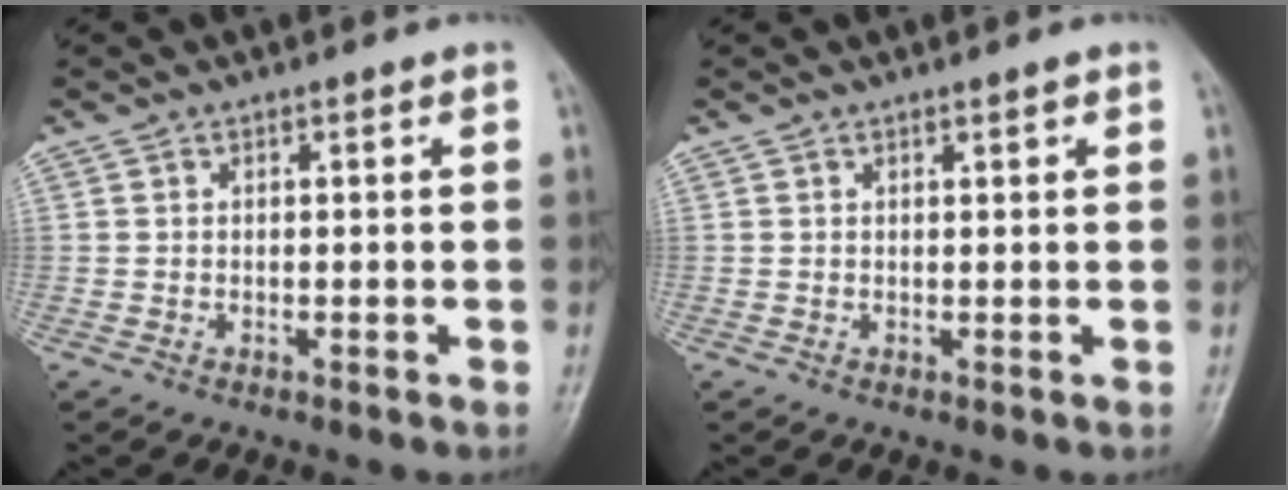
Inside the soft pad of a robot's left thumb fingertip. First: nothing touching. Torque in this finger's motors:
{"motor_torque": [-0.25, -0.16, -0.12, -0.08, 0.05]}